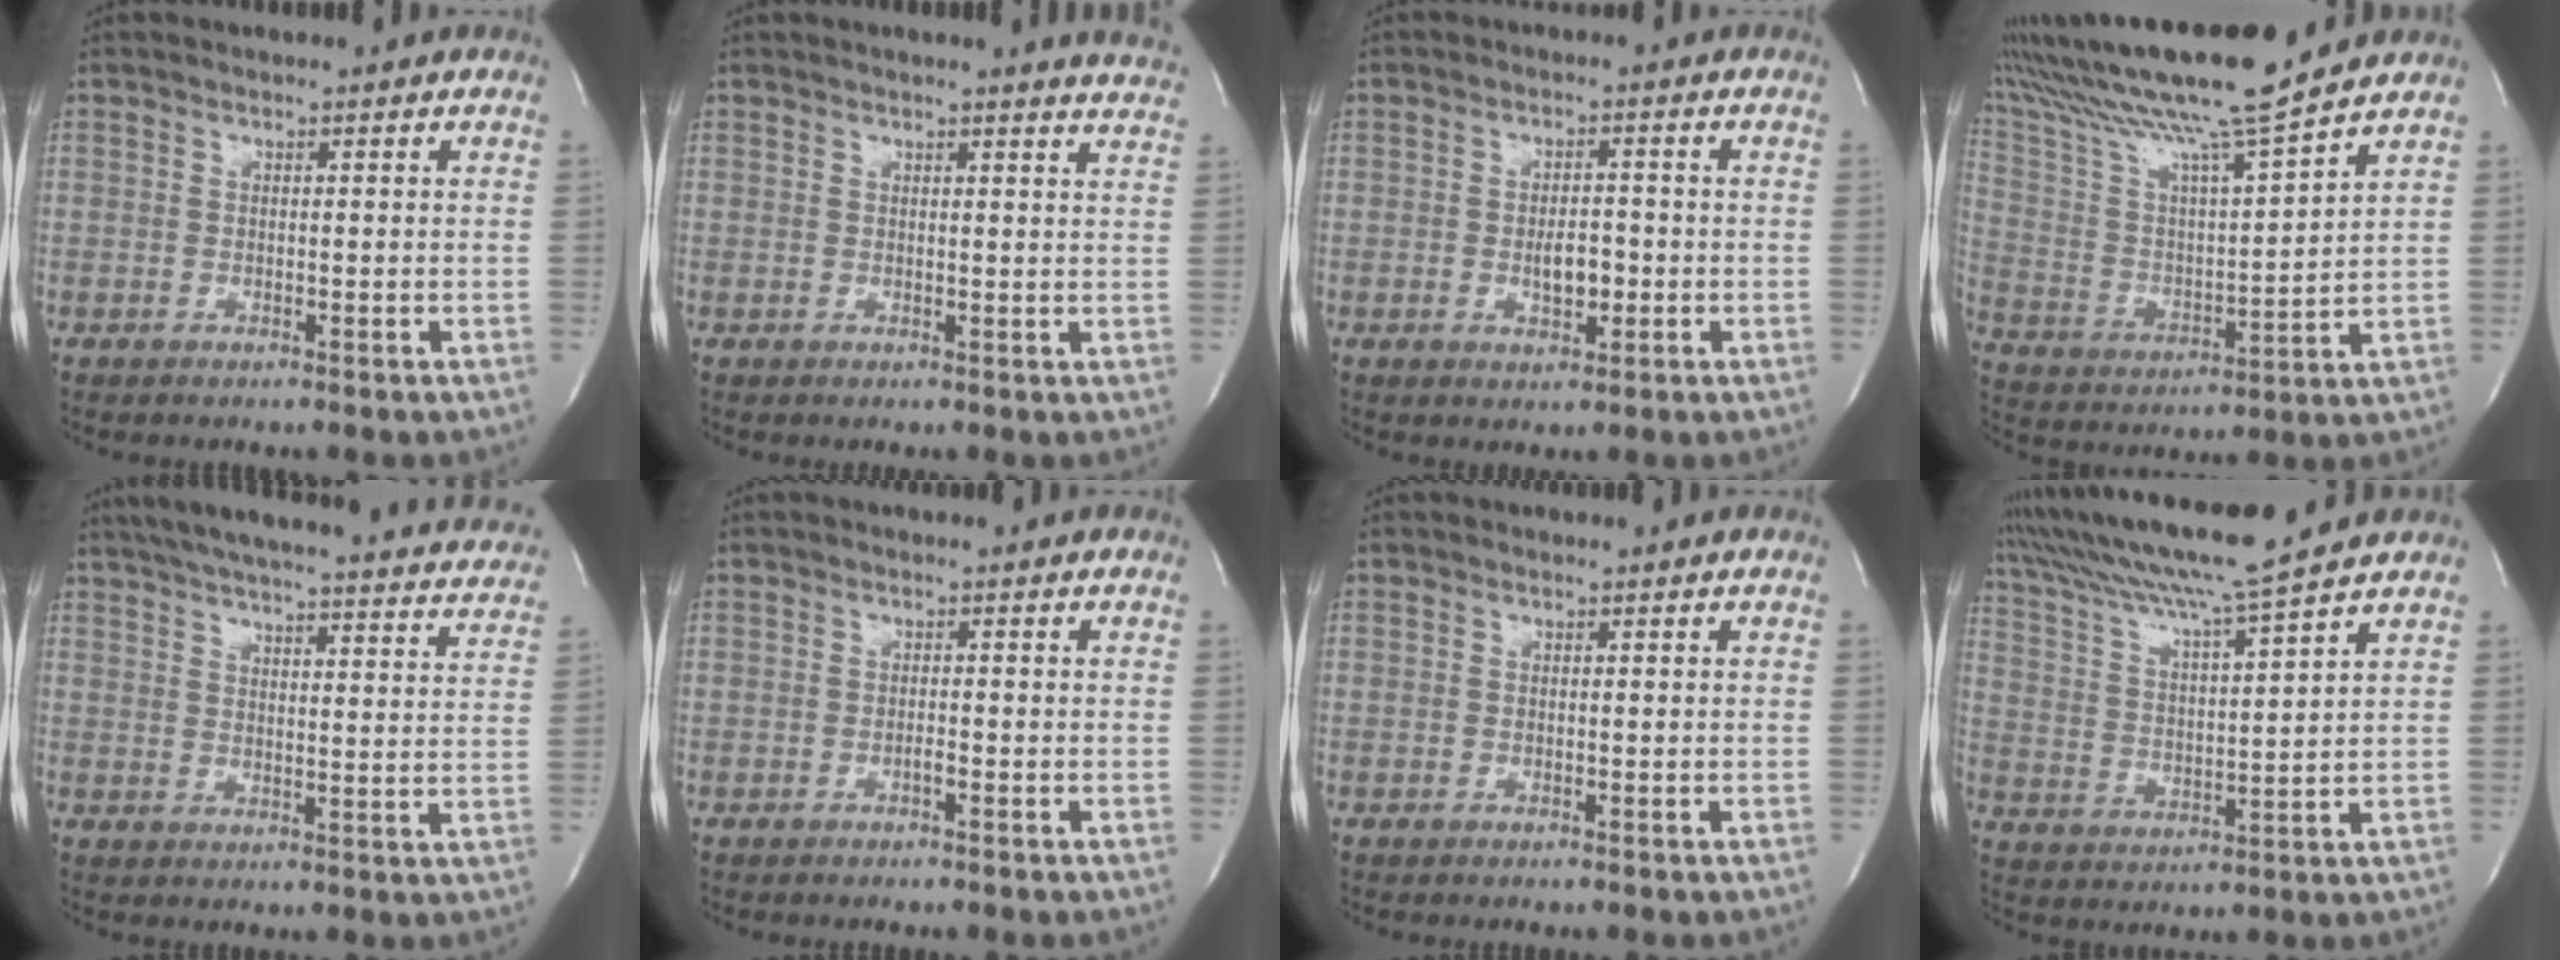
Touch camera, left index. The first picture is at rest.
{"total": 7.7, "force": [7.3, -0.5, 2.3], "torque": [-0.024, -0.034, 0.056]}
{"total": 3.7, "force": [-1.0, 1.6, 3.1], "torque": [-0.053, -0.001, -0.012]}
{"total": 19.9, "force": [16.1, 0.1, 11.7], "torque": [-0.223, 0.017, 0.281]}
{"total": 32.6, "force": [29.5, 4.2, 13.3], "torque": [-0.219, -0.049, 0.355]}
{"total": 0.8, "force": [-0.6, 0.0, 0.5], "torque": [-0.012, -0.002, -0.011]}
{"total": 0.0}
{"total": 15.0, "force": [13.0, -1.5, 7.2], "torque": [-0.144, 0.004, 0.222]}